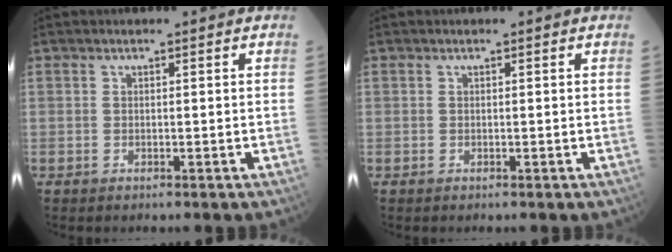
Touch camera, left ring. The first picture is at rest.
{"total": 0.0}